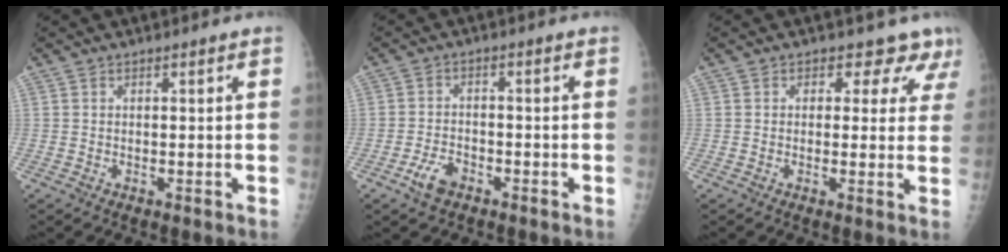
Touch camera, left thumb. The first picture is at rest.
{"total": 4.4, "force": [-2.7, 2.5, 2.4], "torque": [-0.044, 0.015, -0.047]}
{"total": 6.1, "force": [4.4, 4.0, 1.4], "torque": [0.029, -0.016, 0.030]}